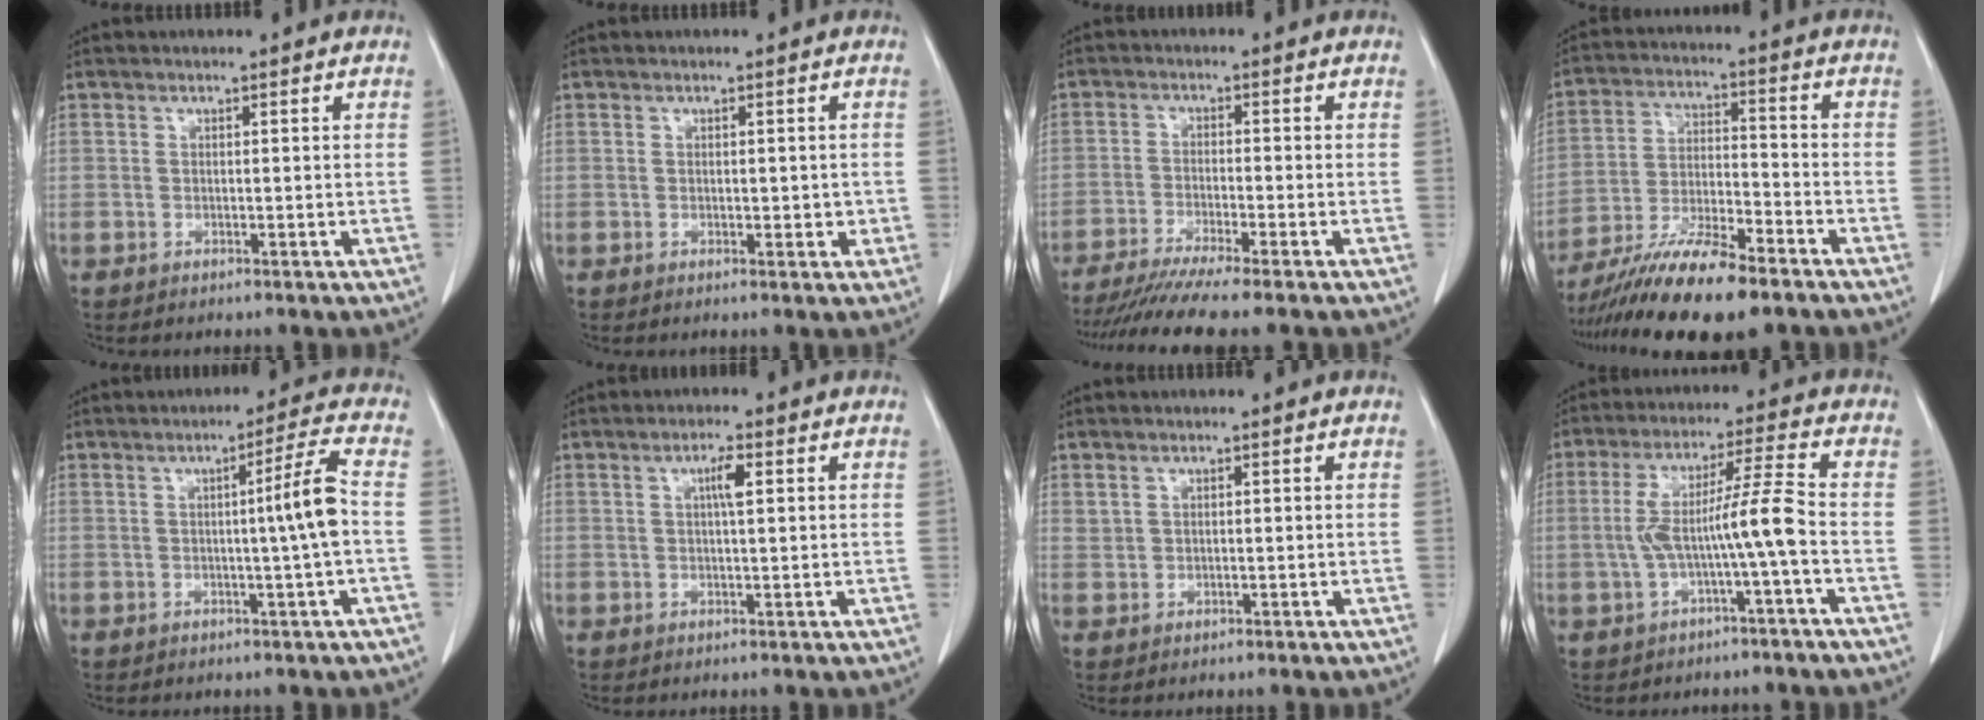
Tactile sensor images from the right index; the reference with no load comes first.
{"total": 2.0, "force": [-0.1, 1.3, 1.6], "torque": [-0.019, 0.002, 0.004]}
{"total": 10.3, "force": [-8.8, -1.2, 5.4], "torque": [-0.069, -0.028, -0.138]}
{"total": 13.9, "force": [-10.6, 2.1, 8.8], "torque": [-0.162, -0.019, -0.185]}
{"total": 6.0, "force": [-0.3, -1.5, 5.8], "torque": [-0.085, 0.003, -0.004]}
{"total": 2.7, "force": [0.8, 0.2, 2.6], "torque": [-0.047, 0.002, 0.014]}
{"total": 0.9, "force": [0.7, 0.4, 0.2], "torque": [0.000, 0.000, 0.014]}
{"total": 8.4, "force": [-1.7, -0.6, 8.2], "torque": [-0.159, 0.025, -0.025]}